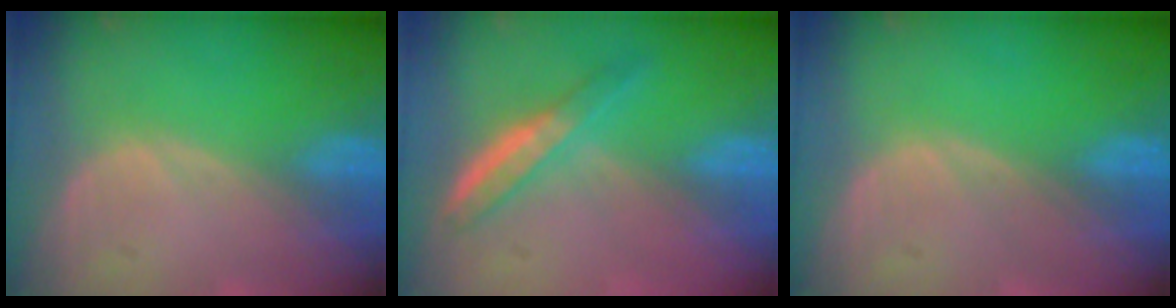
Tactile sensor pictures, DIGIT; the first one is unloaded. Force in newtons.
{"total": 4.9, "press": 4.5, "slide": 2.0}
{"total": 0.0}